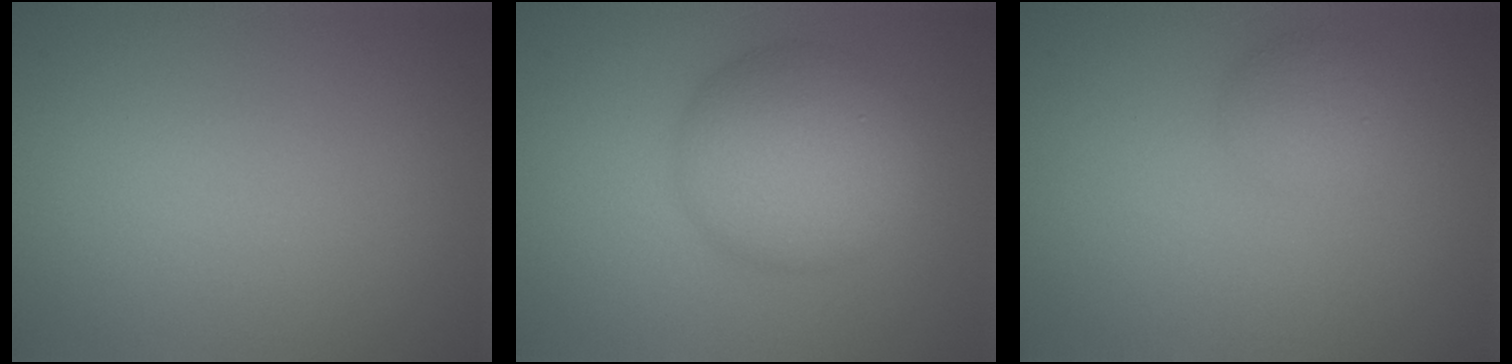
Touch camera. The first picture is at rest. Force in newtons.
{"total": 6.9, "press": 6.9, "slide": 0.1}
{"total": 1.8, "press": 1.8, "slide": 0.1}